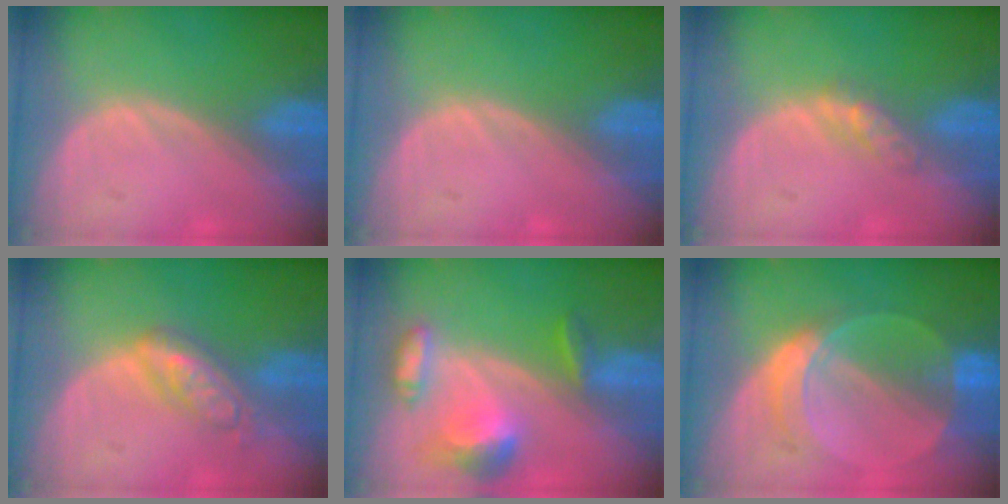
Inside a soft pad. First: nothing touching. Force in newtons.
{"total": 0.0}
{"total": 2.8, "press": 2.5, "slide": 1.2}
{"total": 5.7, "press": 5.0, "slide": 2.8}
{"total": 7.0, "press": 6.5, "slide": 2.6}
{"total": 6.4, "press": 5.7, "slide": 2.9}